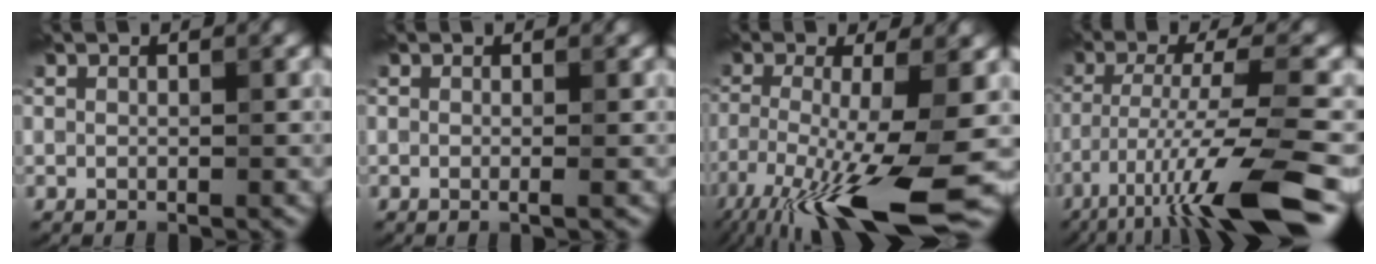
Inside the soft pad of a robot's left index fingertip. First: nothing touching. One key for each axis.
{"total": 0.9, "fx": -0.1, "fy": 0.2, "fz": 0.8, "tx": -0.012, "ty": -0.008, "tz": -0.007}
{"total": 12.5, "fx": -6.4, "fy": 2.4, "fz": 10.5, "tx": -0.201, "ty": -0.031, "tz": -0.112}
{"total": 10.2, "fx": -6.1, "fy": 1.1, "fz": 8.2, "tx": -0.130, "ty": 0.003, "tz": -0.104}